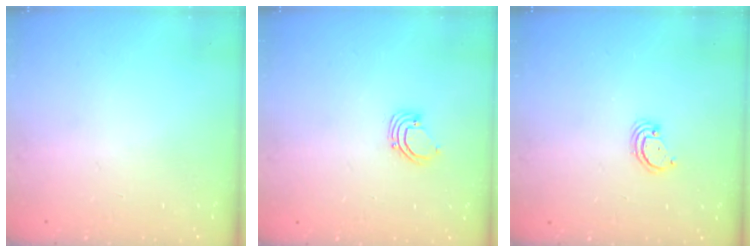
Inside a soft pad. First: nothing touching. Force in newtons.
{"total": 3.2, "press": 3.2, "slide": 0.2}
{"total": 2.5, "press": 2.5, "slide": 0.2}